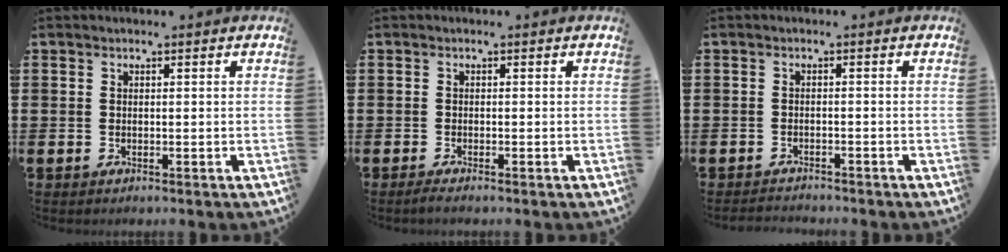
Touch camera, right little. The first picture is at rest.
{"total": 0.8, "force": [-0.5, 0.0, 0.6], "torque": [-0.010, -0.003, -0.010]}
{"total": 0.7, "force": [-0.6, 0.0, -0.3], "torque": [0.003, 0.005, -0.014]}